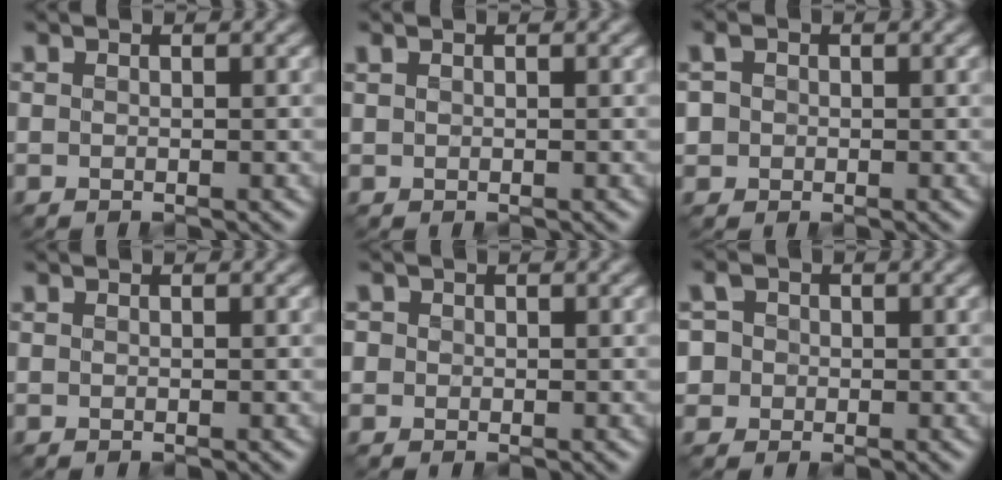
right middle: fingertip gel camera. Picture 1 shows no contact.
{"total": 0.0}
{"total": 1.9, "force": [0.1, 1.8, 0.7], "torque": [-0.017, -0.001, 0.002]}
{"total": 0.0}
{"total": 0.8, "force": [0.0, 0.8, -0.1], "torque": [0.008, -0.002, -0.001]}
{"total": 2.4, "force": [0.2, 2.3, 0.6], "torque": [-0.006, 0.006, 0.008]}